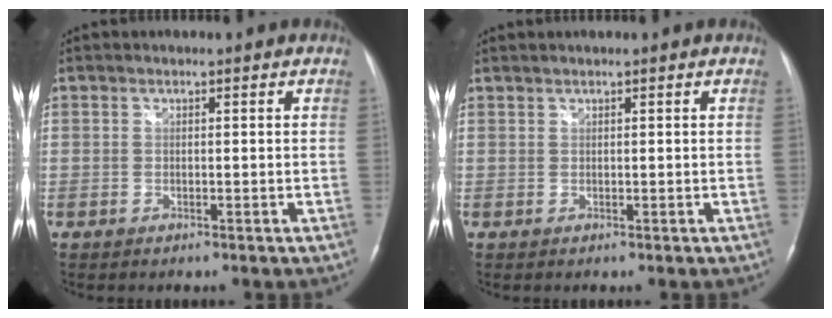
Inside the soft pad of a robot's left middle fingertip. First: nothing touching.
{"total": 0.6, "force": [0.6, -0.1, 0.1], "torque": [-0.005, 0.006, 0.016]}